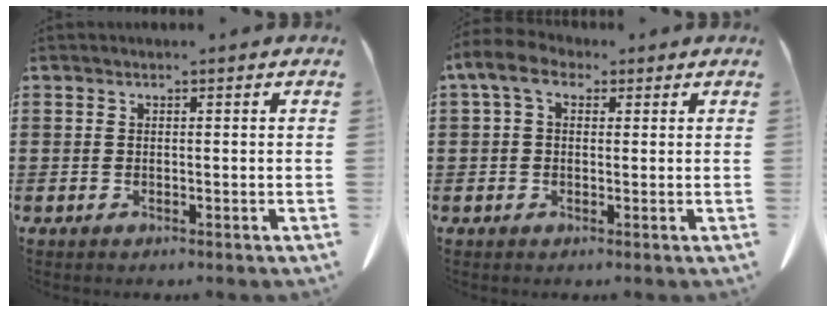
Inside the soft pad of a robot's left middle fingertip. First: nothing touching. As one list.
[{"total": 4.9, "force": [1.6, 2.8, 3.6], "torque": [-0.084, 0.010, 0.025]}]